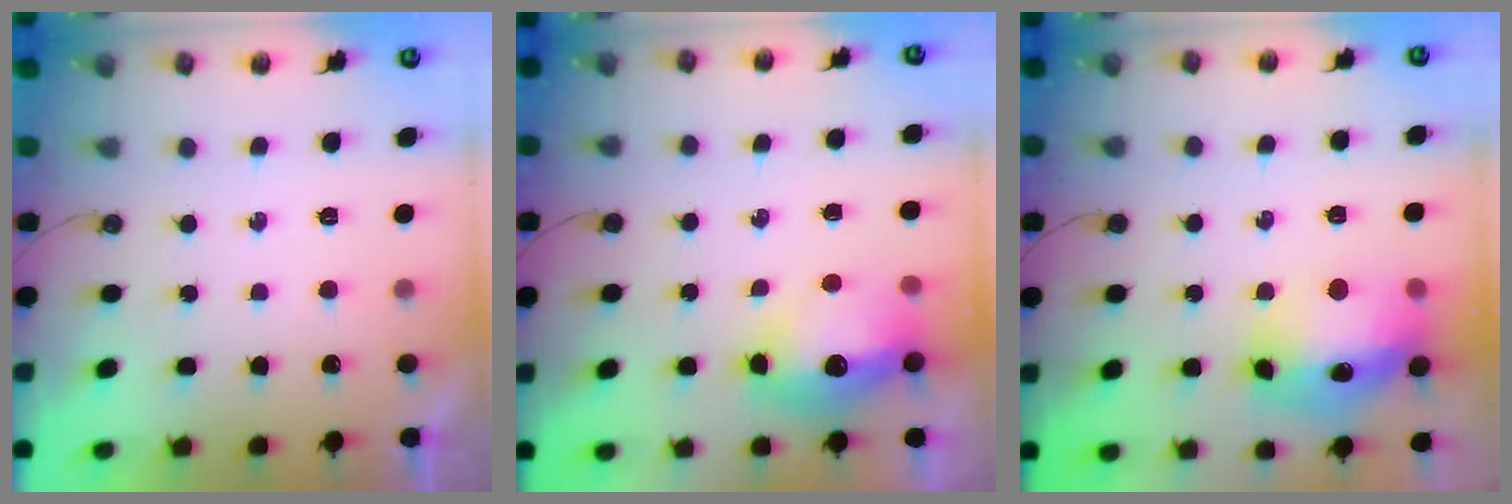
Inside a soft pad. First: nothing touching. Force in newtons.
{"total": 14.7, "press": 14.6, "slide": 1.4}
{"total": 17.7, "press": 17.7, "slide": 1.5}